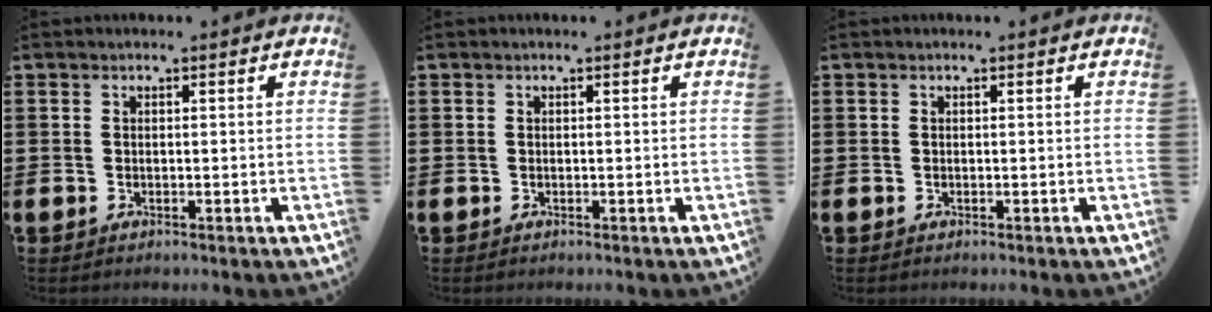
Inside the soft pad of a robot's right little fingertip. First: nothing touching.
{"total": 0.0}
{"total": 0.0}